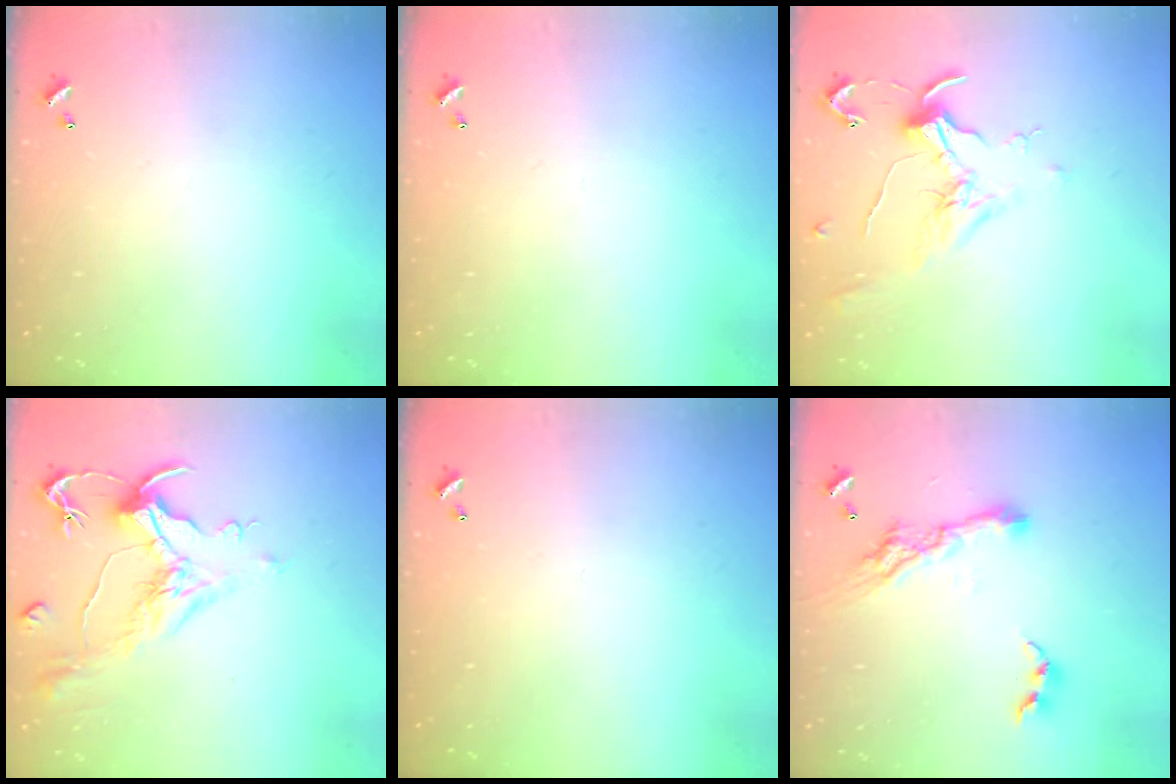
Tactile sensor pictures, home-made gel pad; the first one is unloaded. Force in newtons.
{"total": 0.0}
{"total": 0.7, "press": 0.3, "slide": 0.7}
{"total": 1.6, "press": 0.7, "slide": 1.4}
{"total": 0.0}
{"total": 9.2, "press": 9.1, "slide": 1.0}